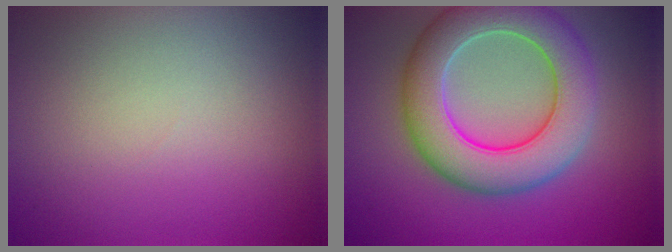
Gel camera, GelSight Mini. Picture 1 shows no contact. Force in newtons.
{"total": 8.7, "press": 8.6, "slide": 0.4}